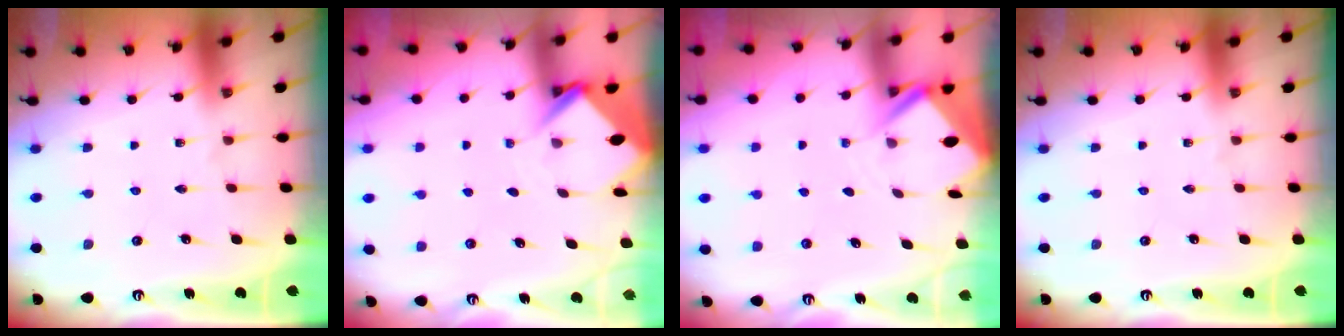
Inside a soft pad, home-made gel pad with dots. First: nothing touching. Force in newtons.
{"total": 3.8, "press": 3.8, "slide": 0.2}
{"total": 3.1, "press": 3.1, "slide": 0.3}
{"total": 0.0}